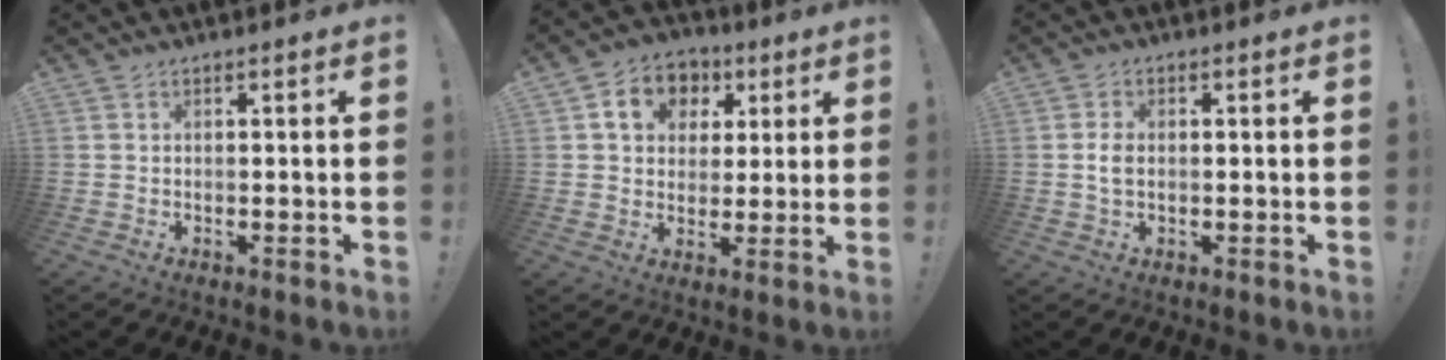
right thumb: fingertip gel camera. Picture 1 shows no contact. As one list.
[{"total": 11.5, "force": [4.2, 9.4, 5.2], "torque": [-0.066, -0.007, 0.081]}, {"total": 2.9, "force": [-0.2, 1.8, 2.2], "torque": [-0.043, 0.001, -0.005]}]